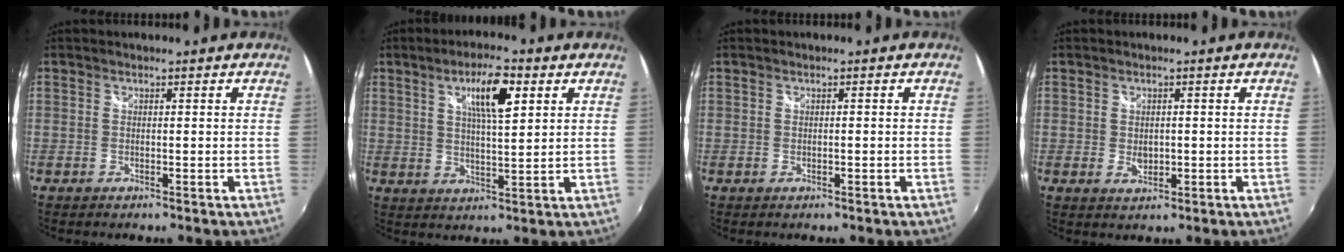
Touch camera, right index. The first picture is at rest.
{"total": 8.4, "force": [3.7, 2.0, 7.3], "torque": [-0.121, 0.007, 0.062]}
{"total": 0.5, "force": [-0.2, 0.2, 0.4], "torque": [-0.006, 0.002, -0.003]}
{"total": 2.5, "force": [-0.3, 1.8, 1.6], "torque": [-0.026, -0.002, -0.003]}